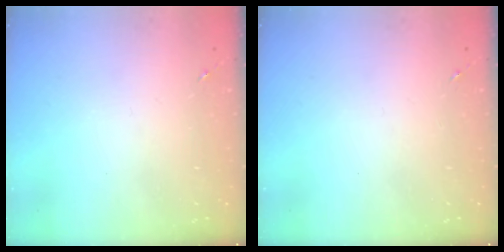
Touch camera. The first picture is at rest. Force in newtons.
{"total": 0.0}